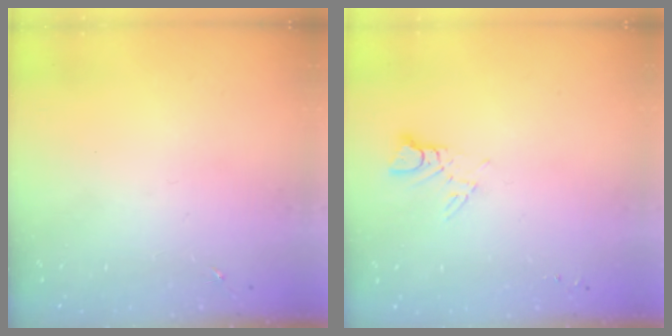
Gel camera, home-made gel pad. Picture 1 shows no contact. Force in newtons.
{"total": 3.9, "press": 3.9, "slide": 0.4}